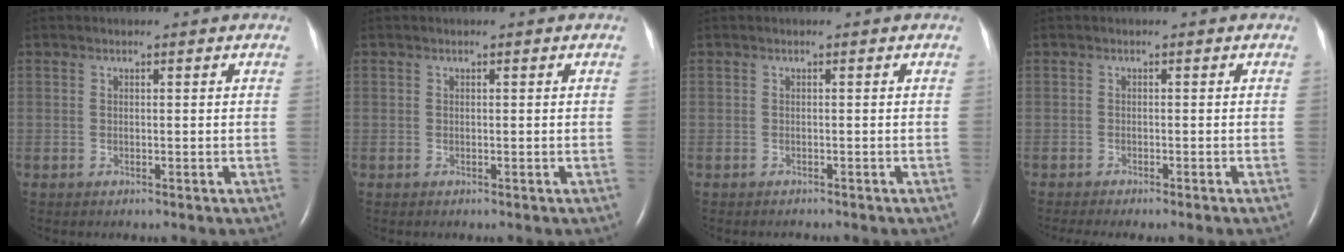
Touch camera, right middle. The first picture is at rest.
{"total": 0.0}
{"total": 0.9, "force": [-0.9, 0.2, 0.3], "torque": [-0.011, -0.004, -0.009]}
{"total": 4.0, "force": [-3.4, -0.3, 2.1], "torque": [-0.025, -0.005, -0.047]}